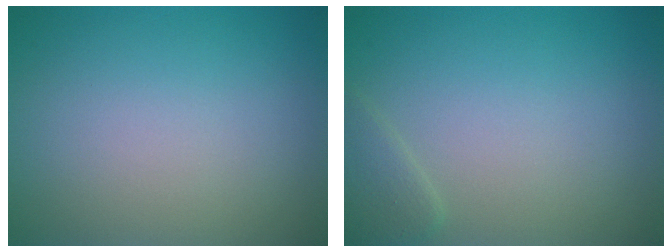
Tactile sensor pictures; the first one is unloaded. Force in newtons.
{"total": 1.4, "press": 1.4, "slide": 0.1}